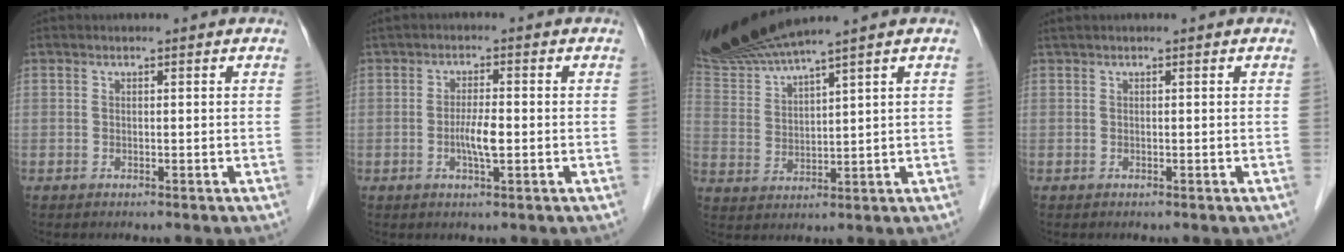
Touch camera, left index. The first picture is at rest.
{"total": 3.5, "force": [-0.7, 0.4, 3.4], "torque": [-0.064, -0.001, -0.012]}
{"total": 8.6, "force": [7.7, -1.9, 3.2], "torque": [-0.078, -0.004, 0.162]}
{"total": 0.0}